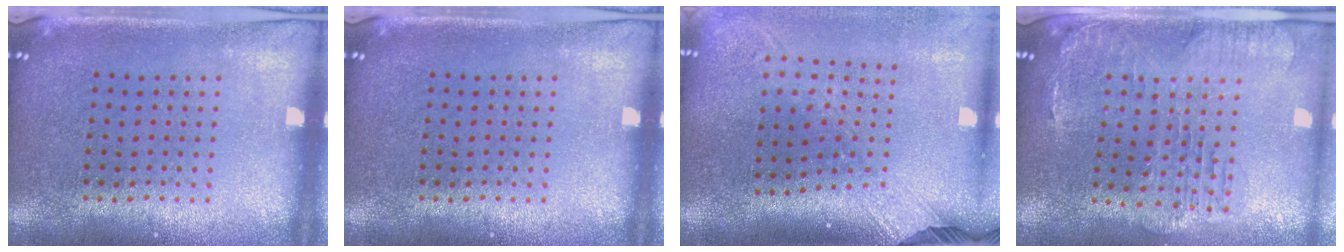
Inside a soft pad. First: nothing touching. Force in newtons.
{"total": 0.0}
{"total": 2.5, "press": 1.9, "slide": 1.7}
{"total": 1.5, "press": 1.5, "slide": 0.4}